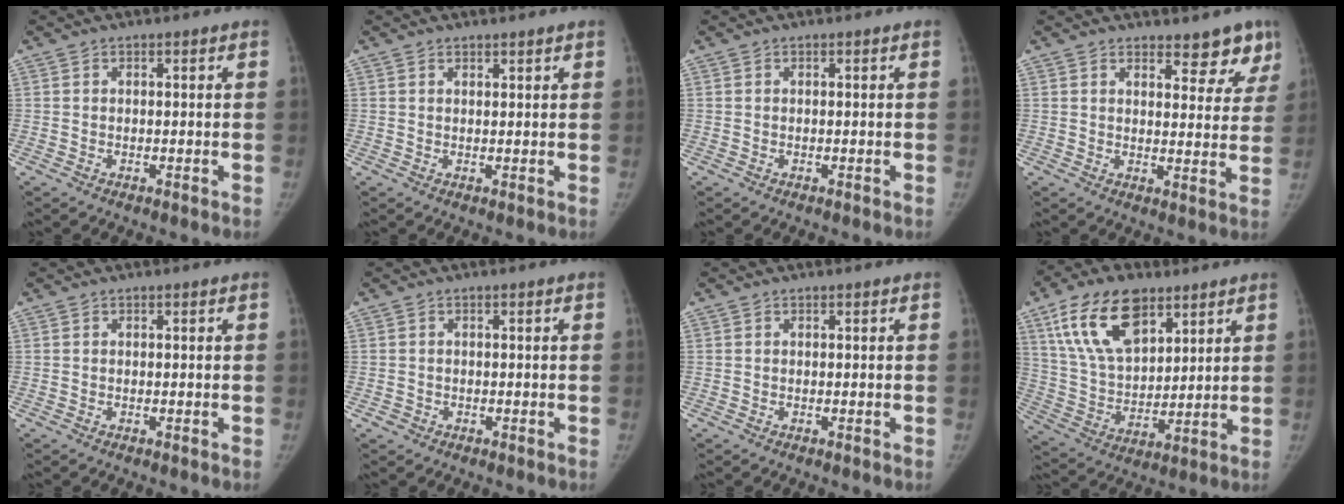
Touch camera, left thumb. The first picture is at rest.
{"total": 1.1, "force": [1.0, 0.2, 0.2], "torque": [0.001, -0.008, 0.018]}
{"total": 0.0}
{"total": 7.1, "force": [5.9, 2.9, 2.6], "torque": [0.009, -0.038, 0.067]}
{"total": 0.0}
{"total": 0.9, "force": [-0.3, 0.8, 0.0], "torque": [0.001, 0.003, -0.004]}
{"total": 0.0}
{"total": 17.5, "force": [9.7, 9.4, 11.2], "torque": [-0.175, -0.032, 0.187]}